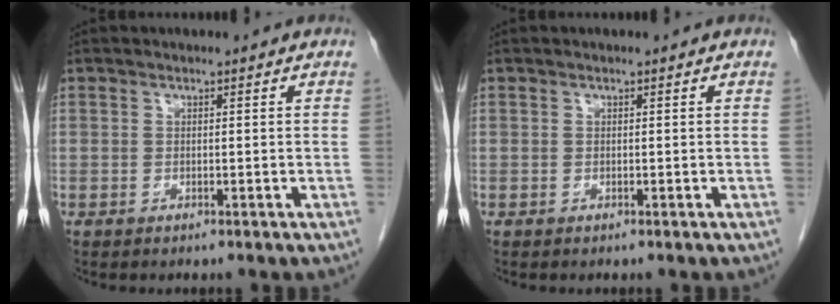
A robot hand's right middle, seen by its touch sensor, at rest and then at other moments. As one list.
[{"total": 0.0}]